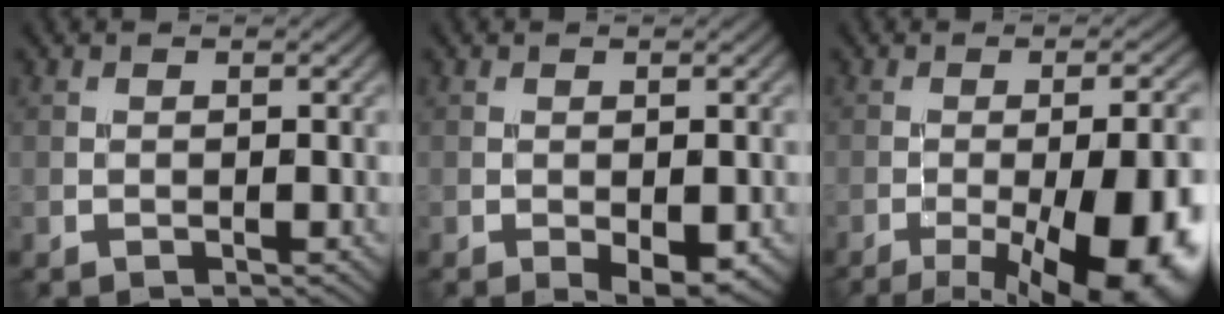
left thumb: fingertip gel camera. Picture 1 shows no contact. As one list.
[{"total": 4.1, "force": [-1.7, 1.8, 3.3], "torque": [-0.050, -0.008, -0.018]}, {"total": 17.6, "force": [-7.7, 5.9, 14.7], "torque": [-0.178, -0.006, -0.097]}]